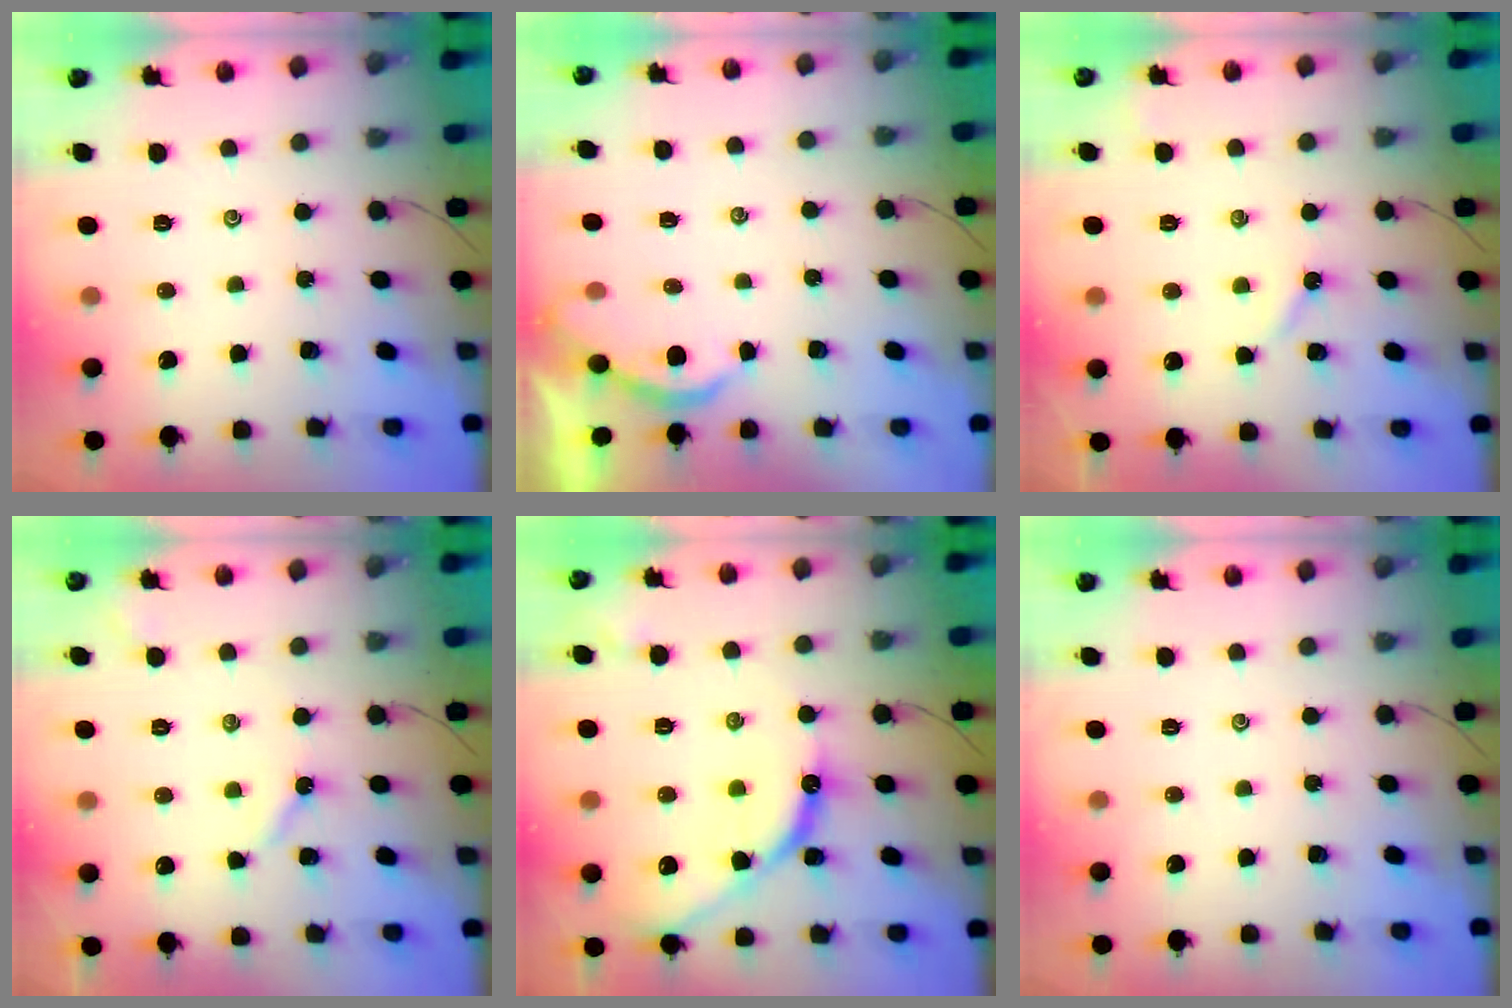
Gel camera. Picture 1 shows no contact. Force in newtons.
{"total": 2.0, "press": 2.0, "slide": 0.1}
{"total": 2.0, "press": 2.0, "slide": 0.3}
{"total": 3.5, "press": 3.5, "slide": 0.5}
{"total": 11.5, "press": 11.5, "slide": 0.8}
{"total": 0.0}